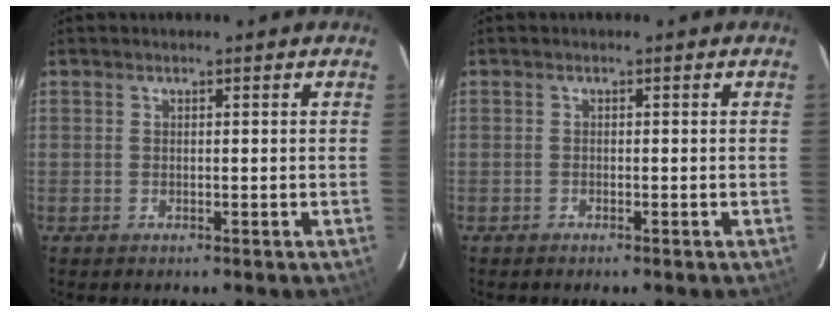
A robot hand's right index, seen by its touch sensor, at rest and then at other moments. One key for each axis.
{"total": 0.5, "fx": -0.5, "fy": 0.1, "fz": 0.2, "tx": -0.009, "ty": -0.001, "tz": -0.007}